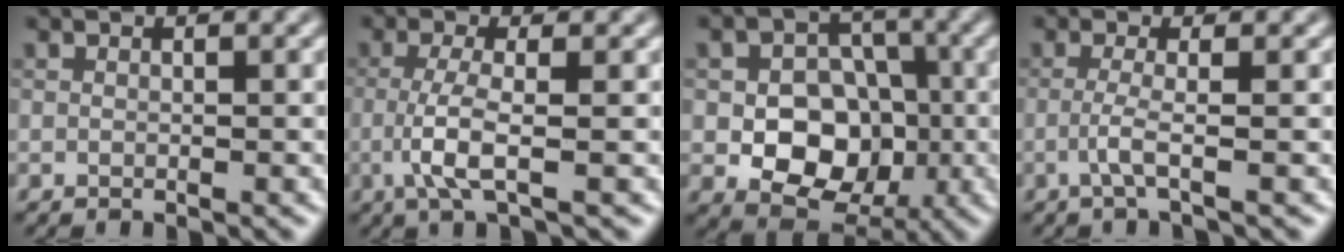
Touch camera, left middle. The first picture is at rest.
{"total": 3.5, "force": [-0.8, 0.7, 3.4], "torque": [-0.072, -0.002, -0.021]}
{"total": 7.6, "force": [-1.6, 6.0, 4.5], "torque": [-0.041, 0.000, -0.042]}
{"total": 2.2, "force": [-0.6, 0.3, 2.1], "torque": [-0.042, -0.001, -0.021]}